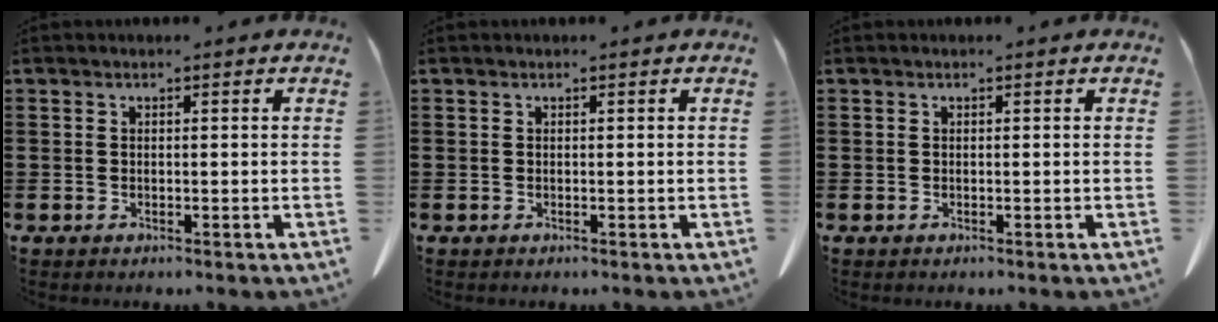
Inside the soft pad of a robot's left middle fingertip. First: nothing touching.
{"total": 0.0}
{"total": 0.0}